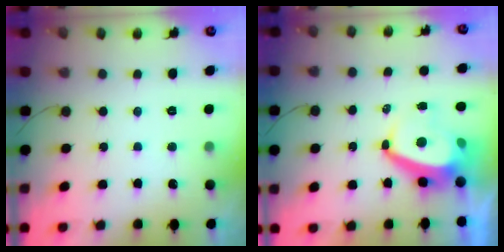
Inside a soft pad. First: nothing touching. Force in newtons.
{"total": 7.3, "press": 7.2, "slide": 1.0}